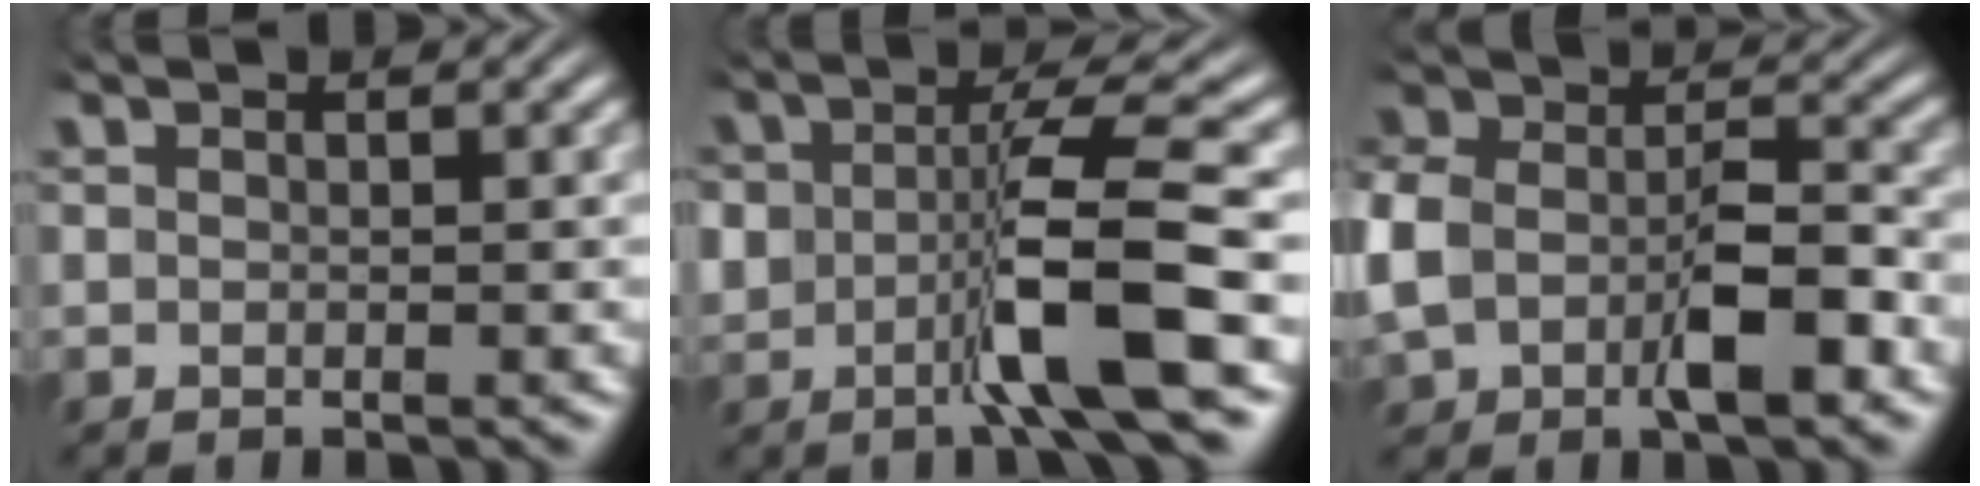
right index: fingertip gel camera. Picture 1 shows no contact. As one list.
[{"total": 5.3, "force": [-0.9, 1.0, 5.1], "torque": [-0.089, 0.002, -0.012]}, {"total": 6.6, "force": [-1.4, 4.8, 4.3], "torque": [-0.101, -0.012, -0.019]}]